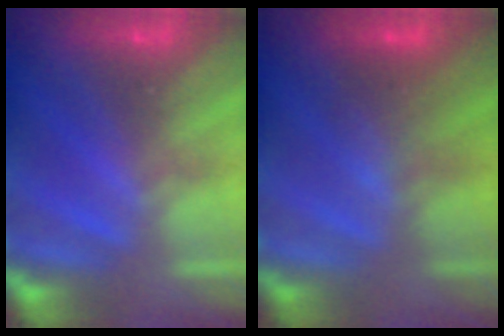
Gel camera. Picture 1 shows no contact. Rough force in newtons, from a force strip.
{"total": 2.2}